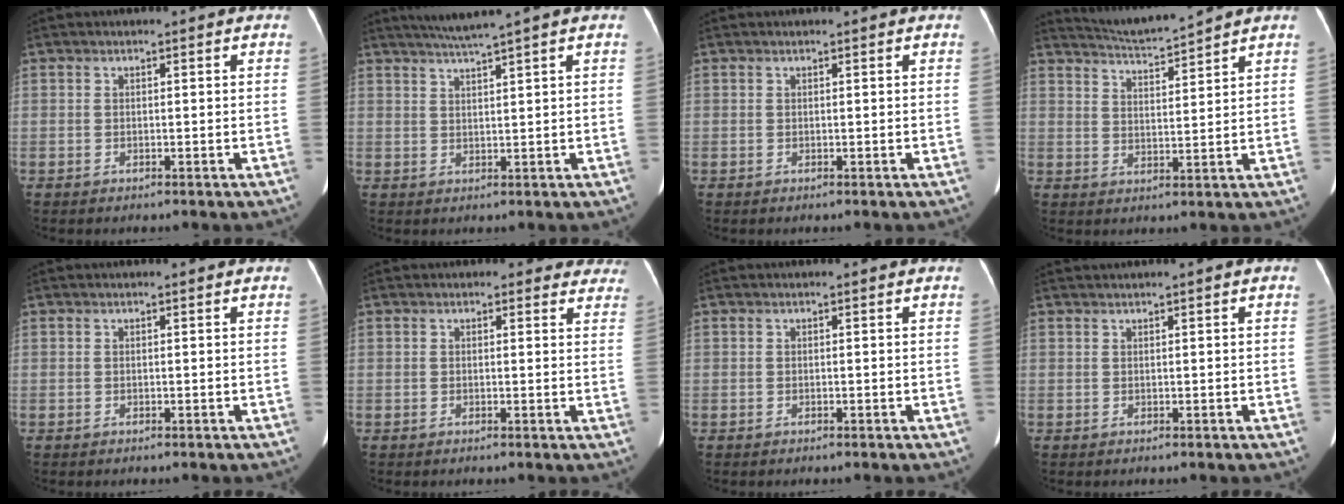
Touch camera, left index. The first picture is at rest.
{"total": 4.3, "force": [3.4, -1.4, 2.2], "torque": [-0.042, 0.002, 0.066]}
{"total": 0.6, "force": [0.5, 0.0, 0.2], "torque": [-0.004, 0.009, 0.009]}
{"total": 6.1, "force": [5.9, -1.3, 0.9], "torque": [-0.027, -0.002, 0.110]}
{"total": 1.0, "force": [-0.9, 0.0, -0.2], "torque": [0.006, 0.003, -0.011]}
{"total": 7.0, "force": [6.4, 2.7, 0.8], "torque": [0.032, -0.007, 0.039]}
{"total": 0.0}
{"total": 1.2, "force": [0.8, -0.2, 0.9], "torque": [-0.020, 0.015, 0.017]}